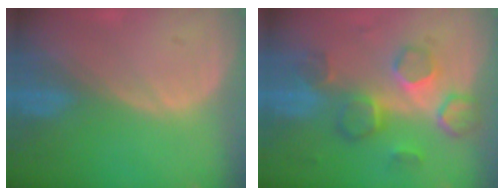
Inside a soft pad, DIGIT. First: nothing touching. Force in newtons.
{"total": 8.6, "press": 7.7, "slide": 3.9}